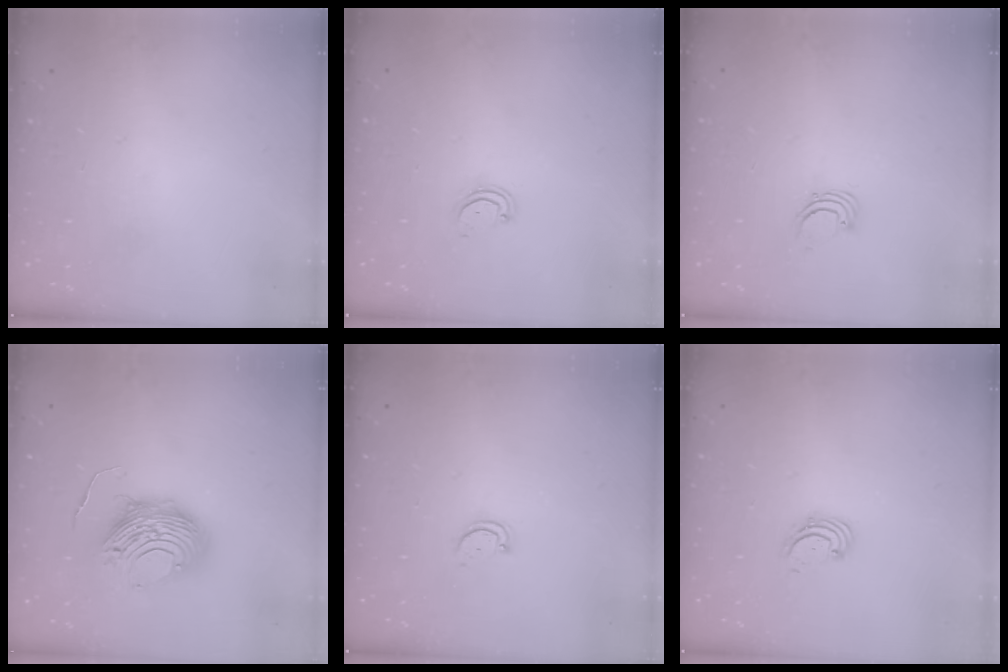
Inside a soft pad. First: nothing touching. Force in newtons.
{"total": 3.0, "press": 3.0, "slide": 0.2}
{"total": 2.2, "press": 2.2, "slide": 0.2}
{"total": 13.0, "press": 12.9, "slide": 1.4}
{"total": 2.9, "press": 2.9, "slide": 0.4}
{"total": 1.6, "press": 1.6, "slide": 0.2}